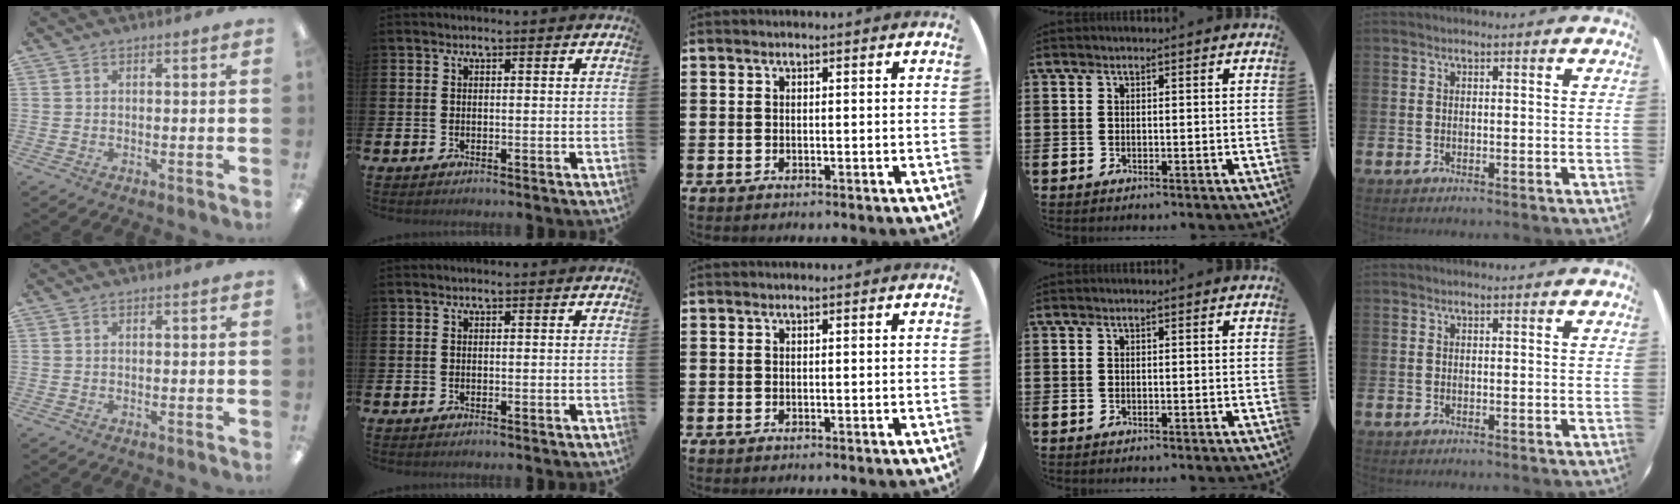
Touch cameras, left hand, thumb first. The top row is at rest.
{}